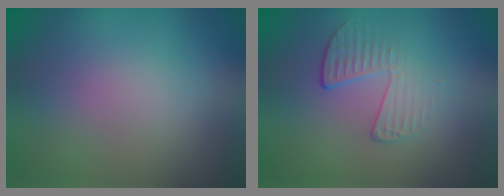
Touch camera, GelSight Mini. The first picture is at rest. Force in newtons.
{"total": 2.1, "press": 1.0, "slide": 1.8}